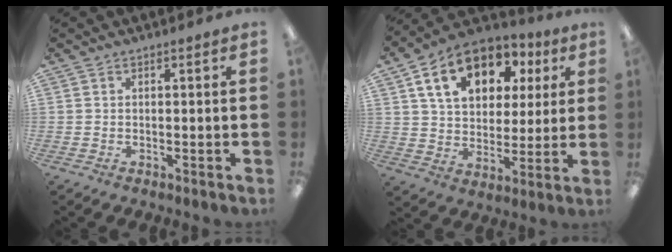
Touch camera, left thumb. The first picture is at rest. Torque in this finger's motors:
{"motor_torque": [0.19, 0.93, 1.88, -0.89, 0.14]}